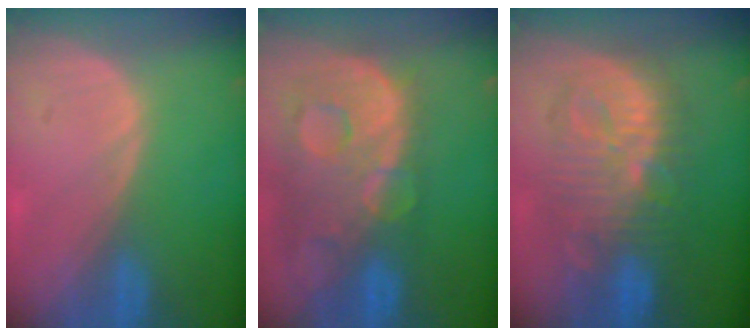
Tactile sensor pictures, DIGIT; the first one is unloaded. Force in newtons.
{"total": 13.6, "press": 11.1, "slide": 7.9}
{"total": 10.3, "press": 10.3, "slide": 0.4}